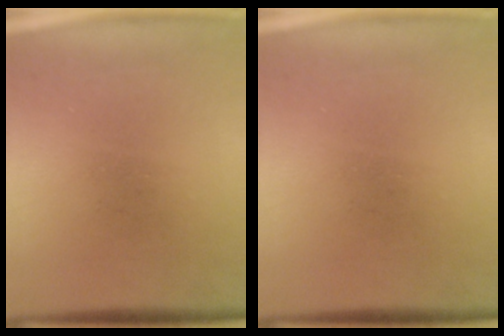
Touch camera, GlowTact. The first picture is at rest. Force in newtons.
{"total": 0.0}